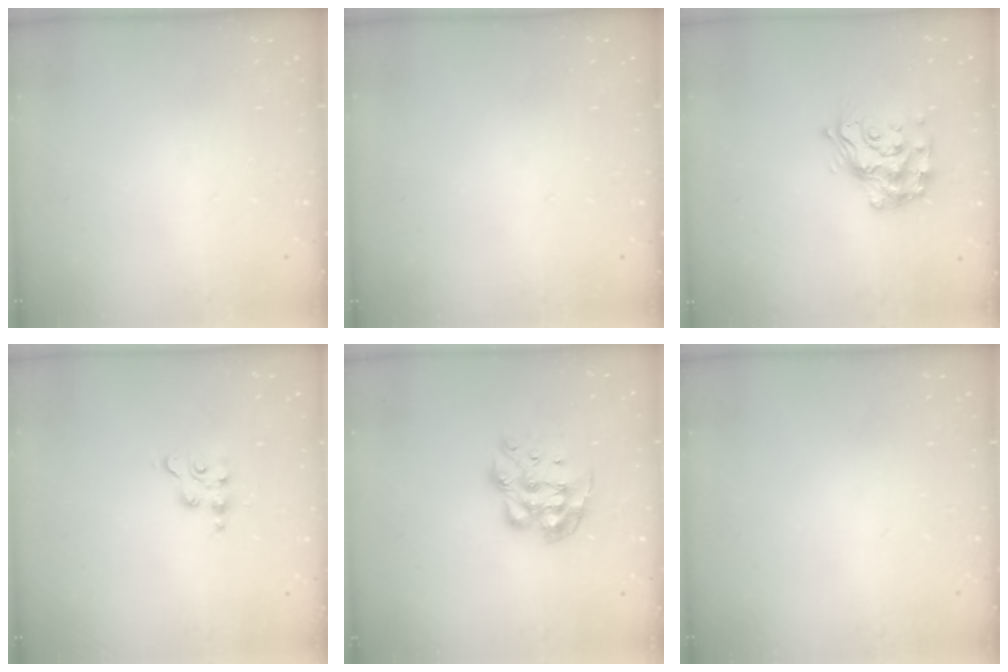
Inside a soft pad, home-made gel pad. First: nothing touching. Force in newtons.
{"total": 0.0}
{"total": 14.8, "press": 14.8, "slide": 1.0}
{"total": 3.8, "press": 3.8, "slide": 0.5}
{"total": 9.6, "press": 9.6, "slide": 0.7}
{"total": 0.0}